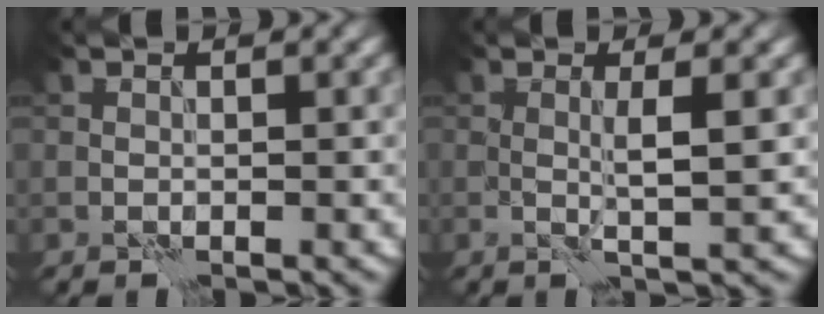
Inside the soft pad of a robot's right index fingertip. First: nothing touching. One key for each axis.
{"total": 2.3, "fx": 0.3, "fy": 0.2, "fz": 2.3, "tx": -0.039, "ty": -0.001, "tz": 0.002}